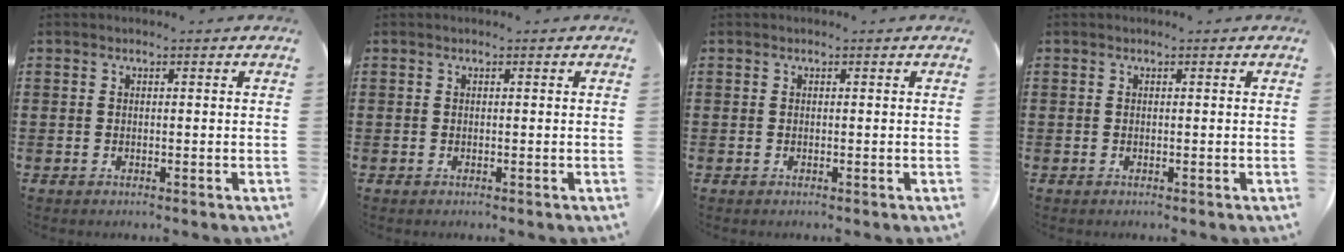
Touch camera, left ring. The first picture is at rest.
{"total": 0.0}
{"total": 0.0}
{"total": 0.0}